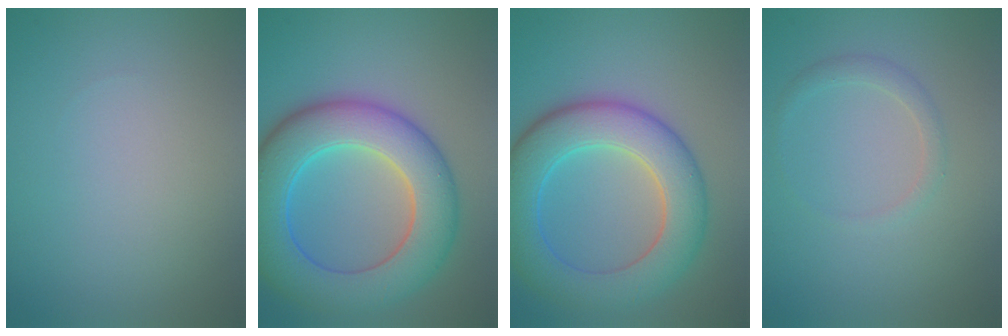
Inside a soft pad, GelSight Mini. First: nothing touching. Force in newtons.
{"total": 10.1, "press": 10.1, "slide": 0.2}
{"total": 8.3, "press": 8.3, "slide": 0.4}
{"total": 1.3, "press": 1.3, "slide": 0.1}